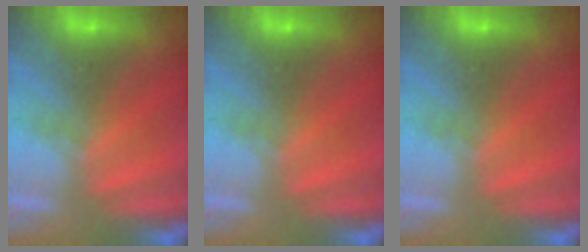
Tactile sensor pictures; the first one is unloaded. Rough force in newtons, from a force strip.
{"total": 0.0}
{"total": 0.0}